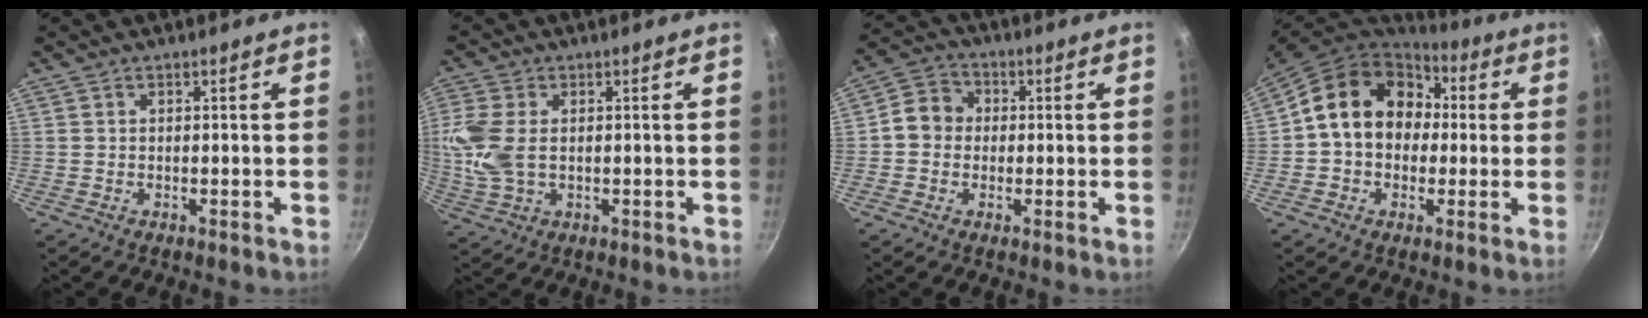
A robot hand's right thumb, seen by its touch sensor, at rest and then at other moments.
{"total": 9.0, "force": [0.5, 5.6, 7.0], "torque": [-0.157, 0.001, 0.011]}
{"total": 6.4, "force": [0.0, 5.7, 2.9], "torque": [-0.022, 0.014, -0.019]}
{"total": 17.4, "force": [2.3, 14.0, 10.1], "torque": [-0.141, 0.041, 0.025]}